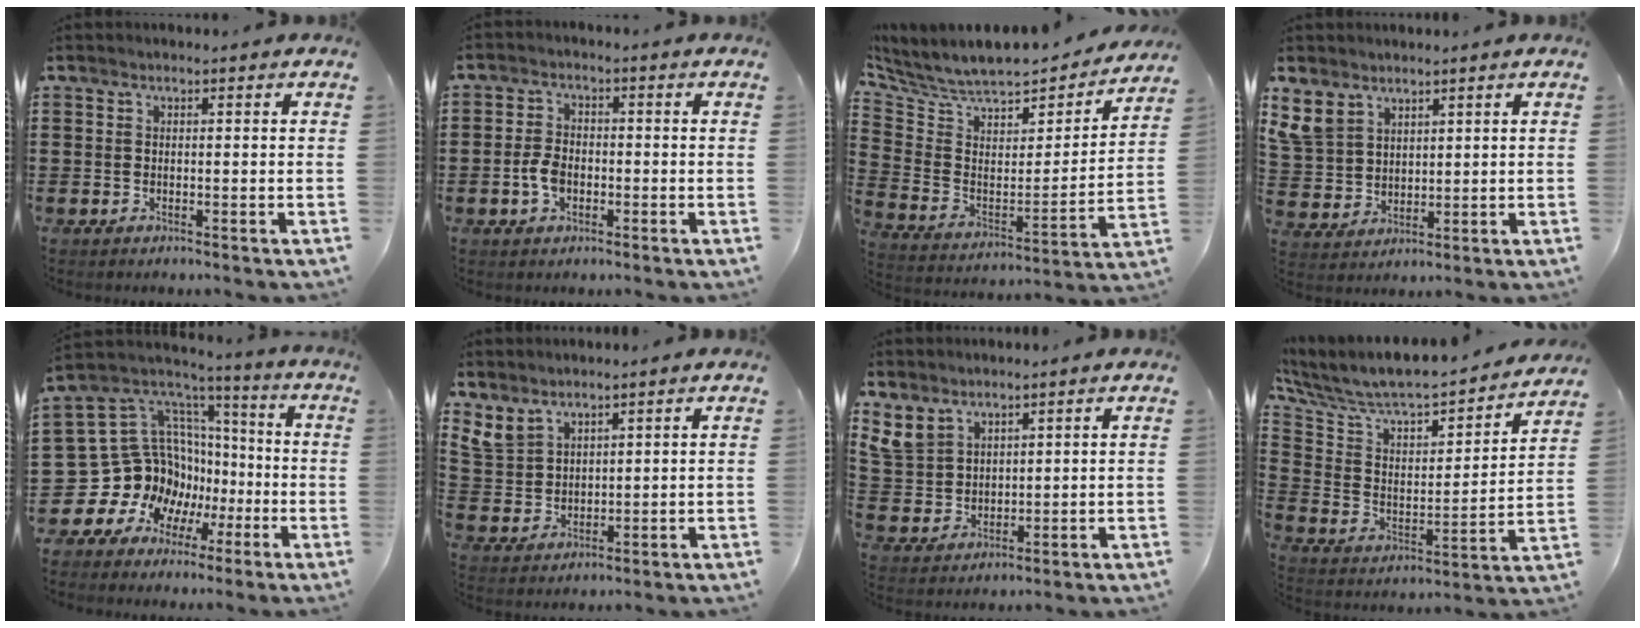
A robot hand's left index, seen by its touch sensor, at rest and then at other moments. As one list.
[{"total": 3.9, "force": [-1.1, 2.4, 2.9], "torque": [-0.074, -0.003, -0.025]}, {"total": 6.7, "force": [6.1, 1.8, 2.1], "torque": [-0.077, -0.058, 0.101]}, {"total": 5.6, "force": [3.6, 3.8, 1.8], "torque": [-0.063, -0.001, 0.068]}, {"total": 15.9, "force": [-3.9, 14.4, 5.7], "torque": [-0.177, -0.037, -0.029]}, {"total": 4.3, "force": [3.6, 2.1, 0.9], "torque": [-0.035, -0.005, 0.070]}, {"total": 4.9, "force": [3.7, 3.0, 1.1], "torque": [-0.042, -0.002, 0.071]}, {"total": 6.4, "force": [5.5, 2.1, 2.5], "torque": [-0.083, -0.057, 0.087]}]